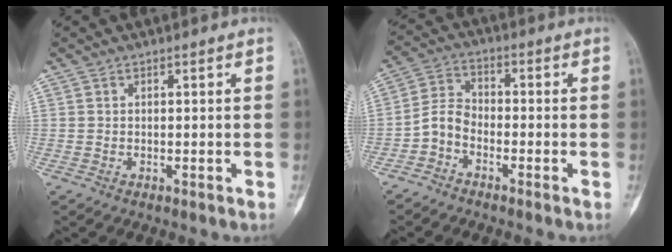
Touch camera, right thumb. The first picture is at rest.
{"total": 4.7, "force": [-2.6, 3.0, 2.5], "torque": [-0.041, 0.026, -0.066]}